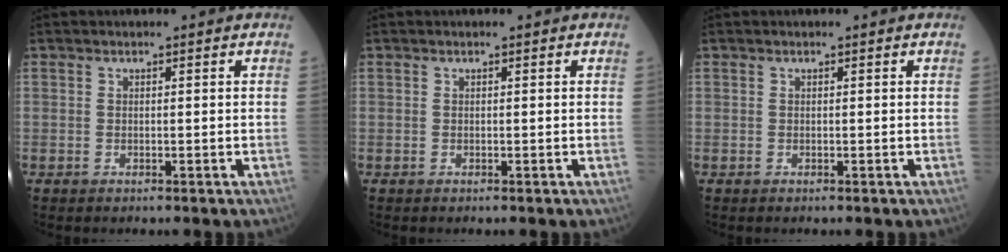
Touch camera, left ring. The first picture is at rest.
{"total": 0.0}
{"total": 0.0}